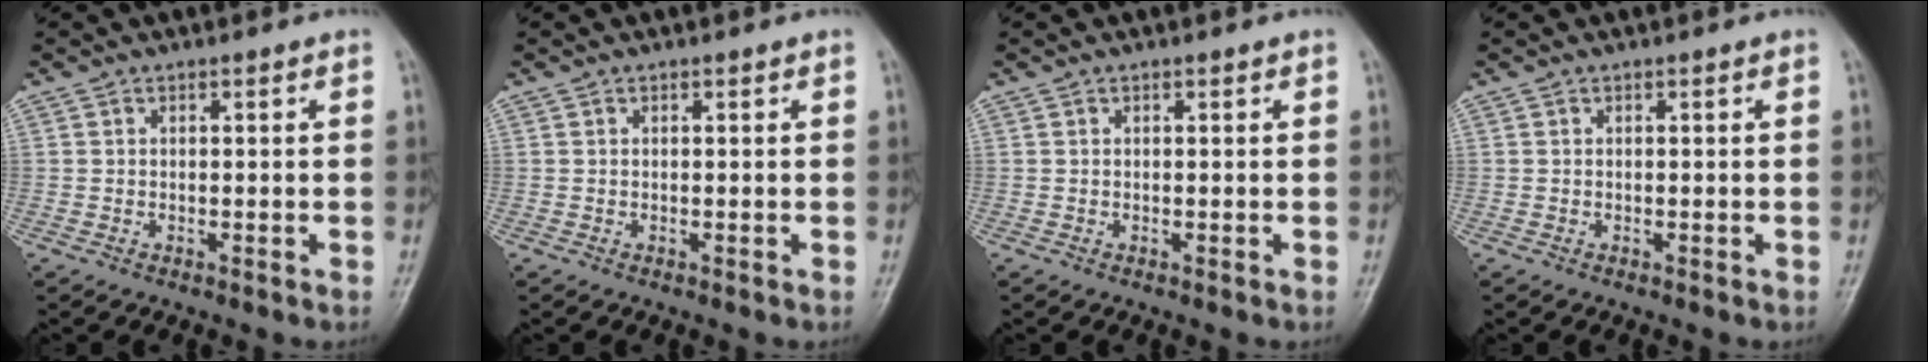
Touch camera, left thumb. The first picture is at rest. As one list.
[{"total": 0.0}, {"total": 0.0}, {"total": 0.0}]